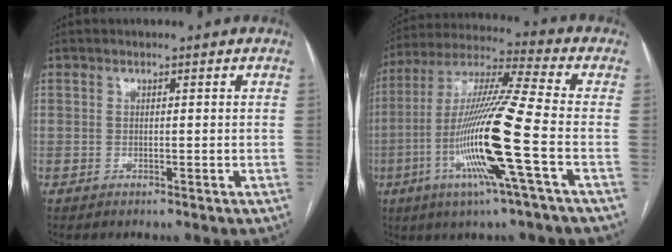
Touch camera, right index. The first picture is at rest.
{"total": 17.5, "force": [-5.0, -1.1, 16.8], "torque": [-0.333, -0.015, -0.105]}